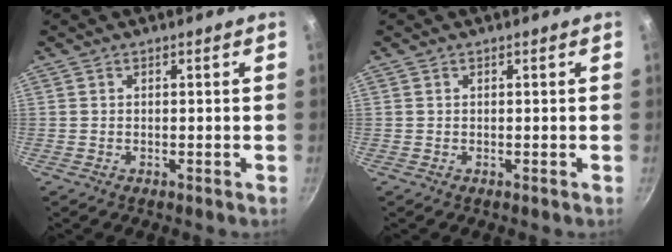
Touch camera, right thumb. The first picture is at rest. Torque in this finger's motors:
{"motor_torque": [0.00, 0.00, 0.10, -0.11, 0.02]}